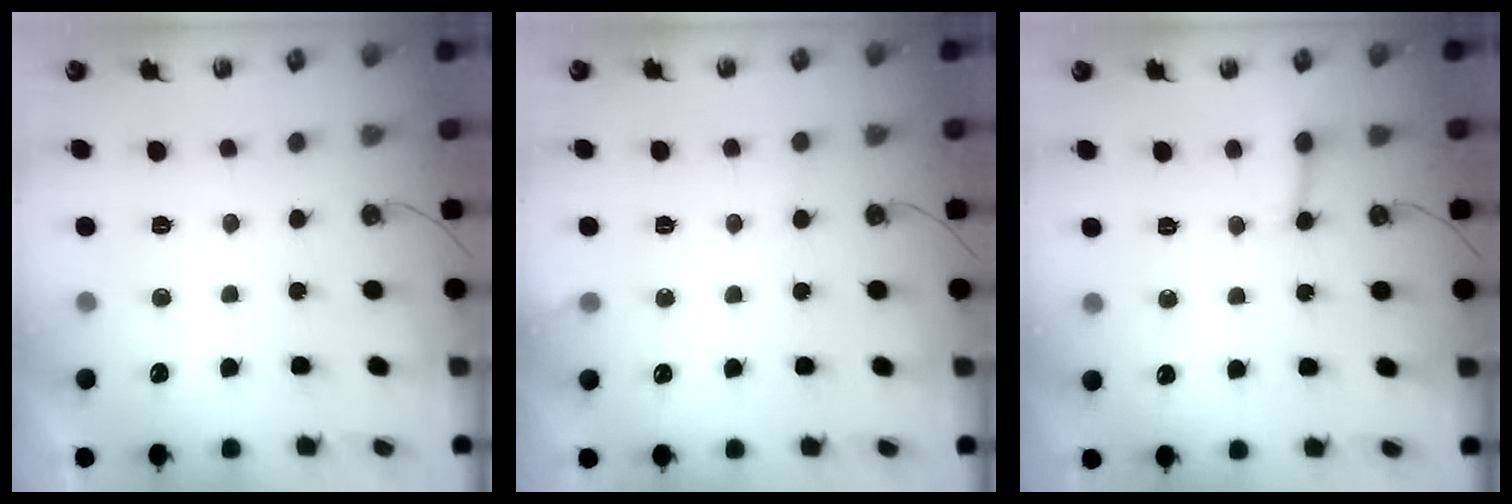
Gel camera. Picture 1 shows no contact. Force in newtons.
{"total": 5.3, "press": 5.3, "slide": 0.4}
{"total": 3.7, "press": 3.7, "slide": 0.2}